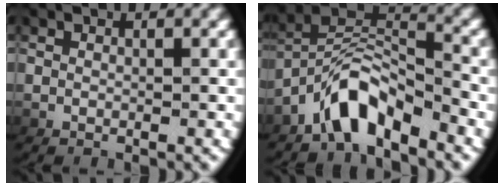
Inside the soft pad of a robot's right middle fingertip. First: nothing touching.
{"total": 5.1, "force": [-2.6, 2.9, 3.3], "torque": [-0.076, -0.006, -0.041]}